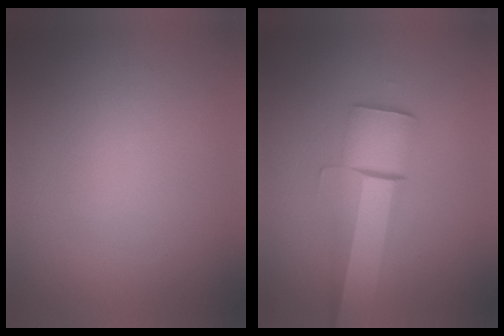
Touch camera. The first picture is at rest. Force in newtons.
{"total": 5.2}